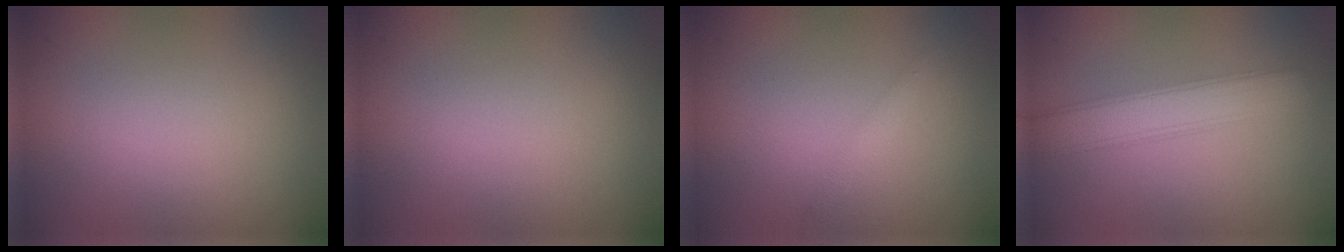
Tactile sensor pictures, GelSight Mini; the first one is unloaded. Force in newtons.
{"total": 0.0}
{"total": 0.9, "press": 0.9, "slide": 0.0}
{"total": 4.3, "press": 4.3, "slide": 0.1}